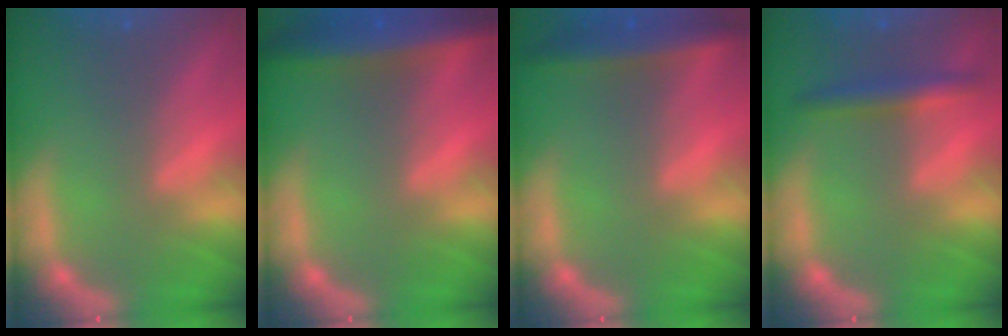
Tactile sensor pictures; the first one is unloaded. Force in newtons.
{"total": 7.0}
{"total": 4.5}
{"total": 3.0}